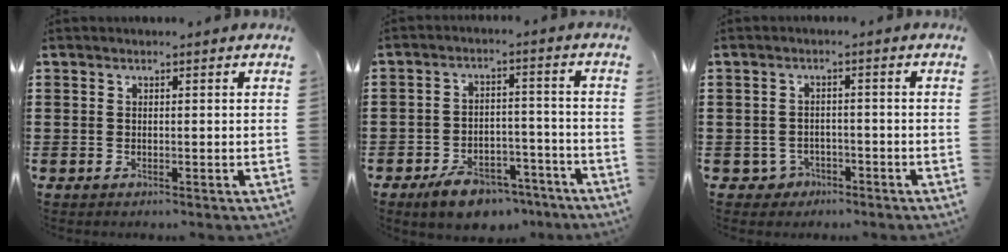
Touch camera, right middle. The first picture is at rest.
{"total": 6.9, "force": [-5.7, 2.8, 2.6], "torque": [-0.041, 0.024, -0.106]}
{"total": 2.3, "force": [-1.8, 1.4, 0.3], "torque": [-0.014, 0.001, -0.039]}